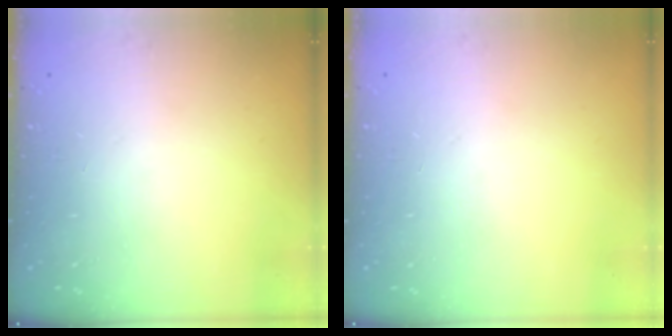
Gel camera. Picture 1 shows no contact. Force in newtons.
{"total": 0.0}